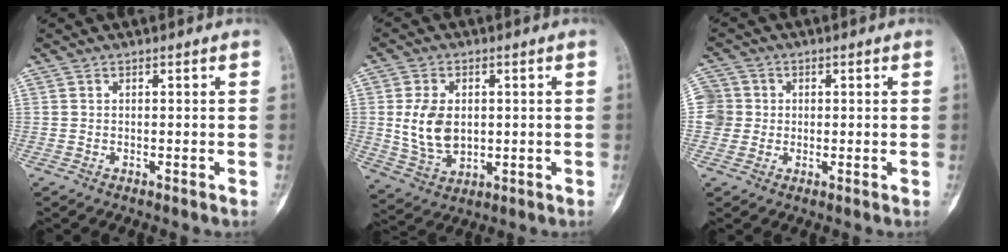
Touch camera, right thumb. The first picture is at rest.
{"total": 9.4, "force": [0.6, 6.6, 6.7], "torque": [-0.107, -0.010, 0.022]}
{"total": 5.8, "force": [0.2, 5.7, 0.9], "torque": [0.000, 0.012, 0.000]}